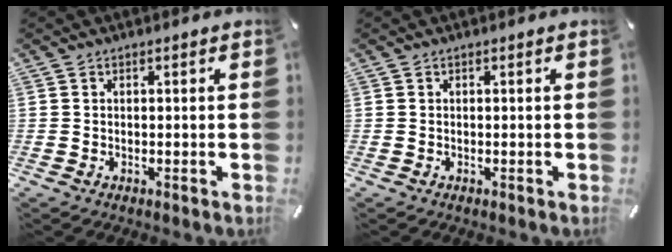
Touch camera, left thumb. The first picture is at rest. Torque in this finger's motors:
{"motor_torque": [-0.15, -0.08, 0.00, 0.00, 0.00]}